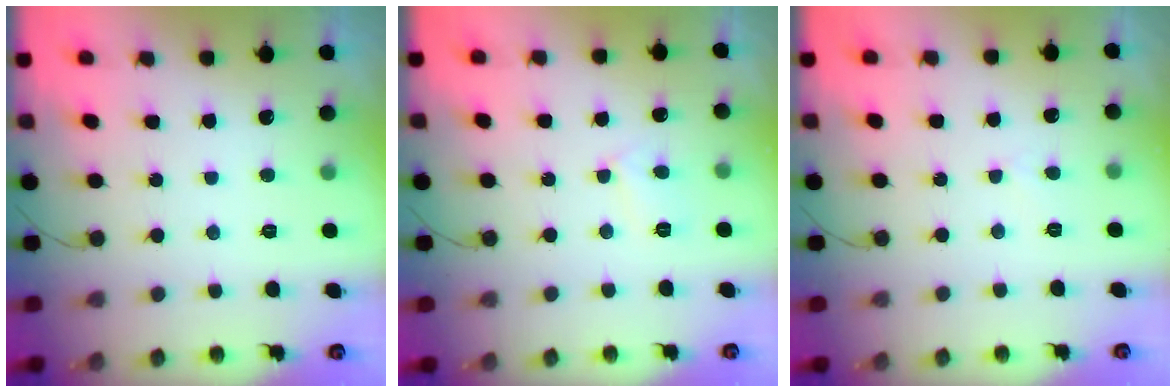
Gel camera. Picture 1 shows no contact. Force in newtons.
{"total": 4.4, "press": 4.3, "slide": 0.5}
{"total": 2.1, "press": 2.1, "slide": 0.2}